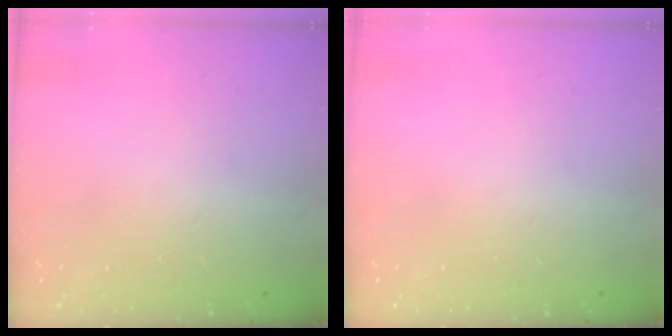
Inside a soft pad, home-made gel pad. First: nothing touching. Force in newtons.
{"total": 0.0}